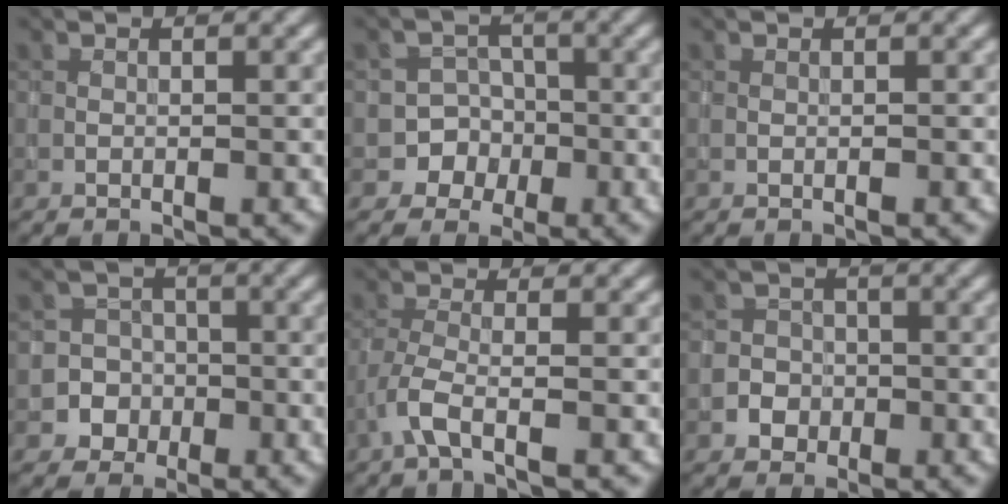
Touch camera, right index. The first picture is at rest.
{"total": 5.5, "force": [-2.2, 5.1, 0.0], "torque": [0.033, 0.004, -0.054]}
{"total": 0.0}
{"total": 4.9, "force": [-1.9, 4.5, 0.0], "torque": [0.035, 0.000, -0.050]}
{"total": 2.7, "force": [-1.6, 0.5, 2.1], "torque": [-0.048, -0.002, -0.043]}
{"total": 2.5, "force": [-0.9, 2.3, 0.3], "torque": [0.019, 0.006, -0.026]}